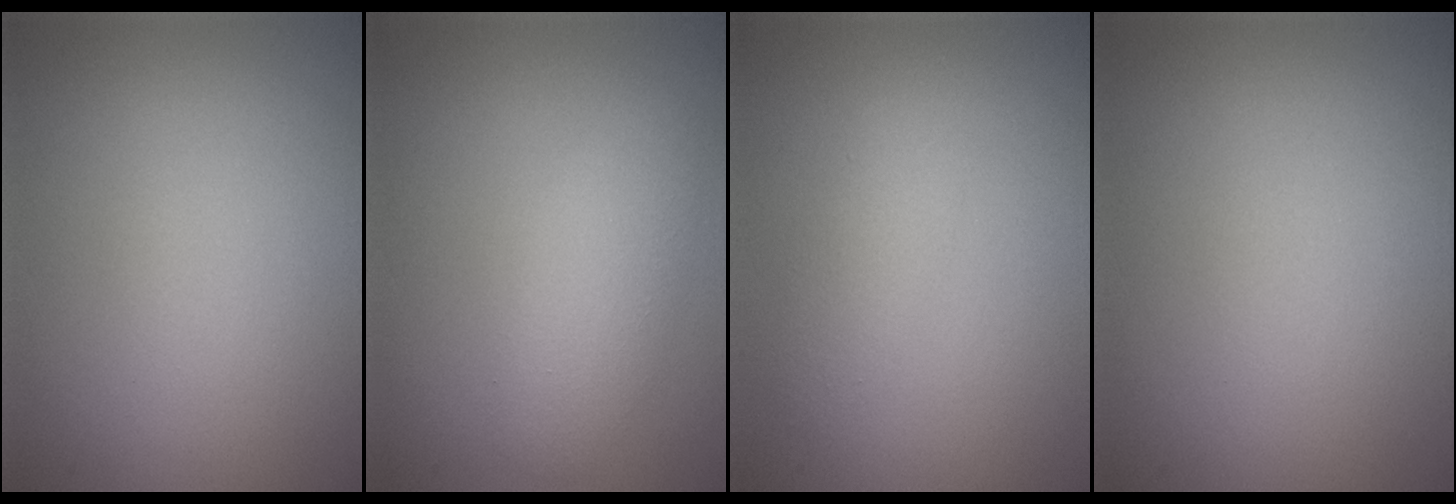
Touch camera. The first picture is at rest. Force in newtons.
{"total": 2.8, "press": 2.7, "slide": 0.3}
{"total": 1.9, "press": 1.9, "slide": 0.1}
{"total": 0.0}